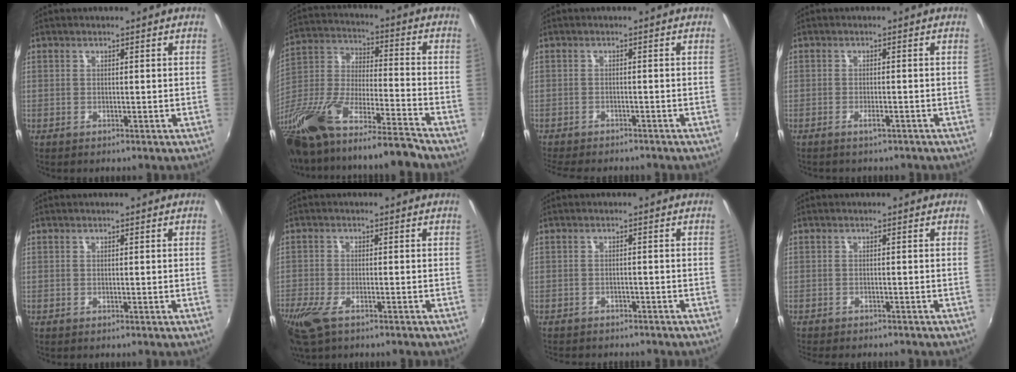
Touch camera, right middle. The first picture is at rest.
{"total": 24.9, "force": [-19.0, 3.6, 15.7], "torque": [-0.303, -0.056, -0.339]}
{"total": 8.5, "force": [-7.5, 1.9, 3.4], "torque": [-0.084, -0.021, -0.115]}
{"total": 1.7, "force": [-1.4, 0.3, 0.8], "torque": [-0.019, 0.001, -0.021]}
{"total": 0.0}
{"total": 8.7, "force": [-5.8, 3.0, 5.8], "torque": [-0.143, -0.032, -0.109]}
{"total": 5.2, "force": [-4.7, 1.6, 1.5], "torque": [-0.041, -0.012, -0.068]}
{"total": 4.9, "force": [-4.5, 0.9, 1.8], "torque": [-0.047, -0.017, -0.069]}